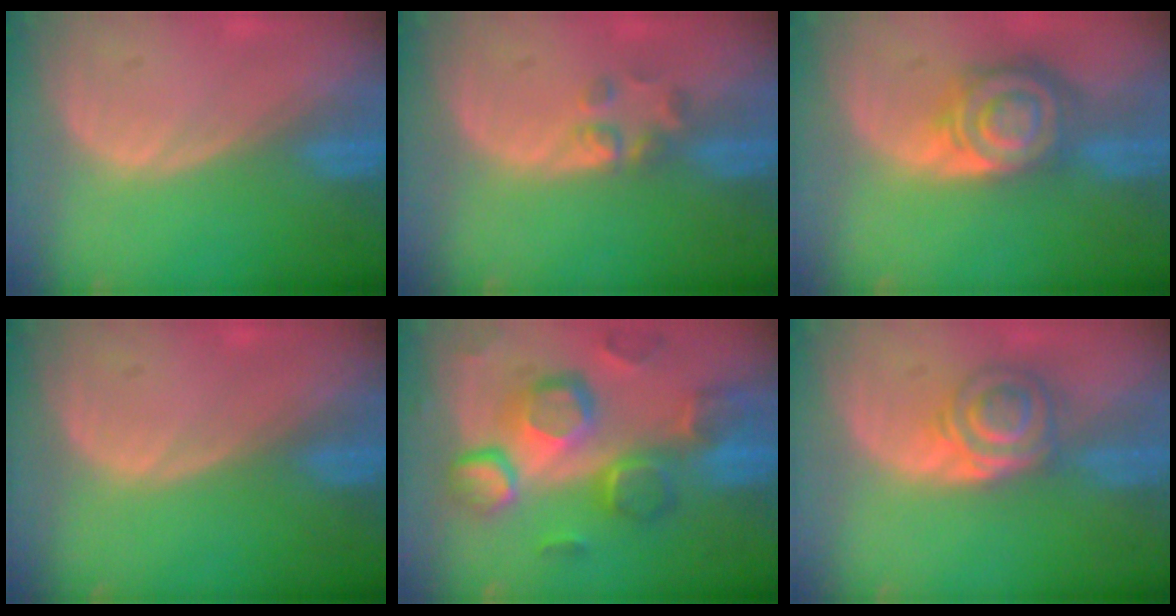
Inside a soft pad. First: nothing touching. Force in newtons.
{"total": 2.6, "press": 2.4, "slide": 0.9}
{"total": 8.6, "press": 7.4, "slide": 4.4}
{"total": 0.0}
{"total": 12.3, "press": 10.7, "slide": 6.0}
{"total": 6.0, "press": 5.5, "slide": 2.2}